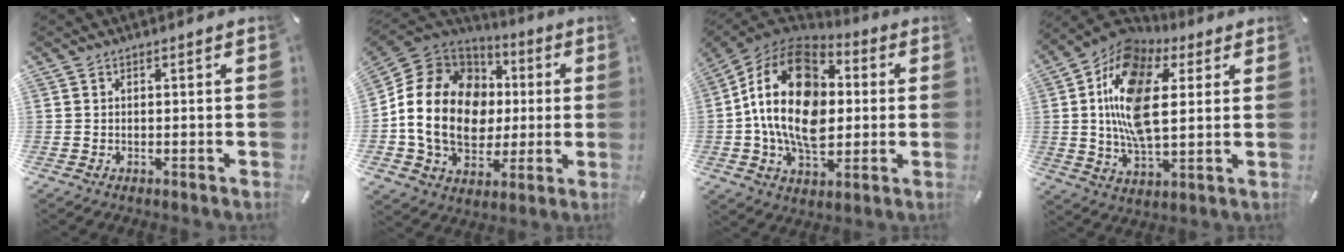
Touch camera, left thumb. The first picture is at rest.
{"total": 20.2, "force": [-1.2, 16.3, 11.8], "torque": [-0.240, 0.010, -0.016]}
{"total": 21.7, "force": [0.9, 15.2, 15.4], "torque": [-0.313, -0.001, 0.011]}
{"total": 18.0, "force": [4.1, 10.4, 14.1], "torque": [-0.317, -0.002, 0.067]}